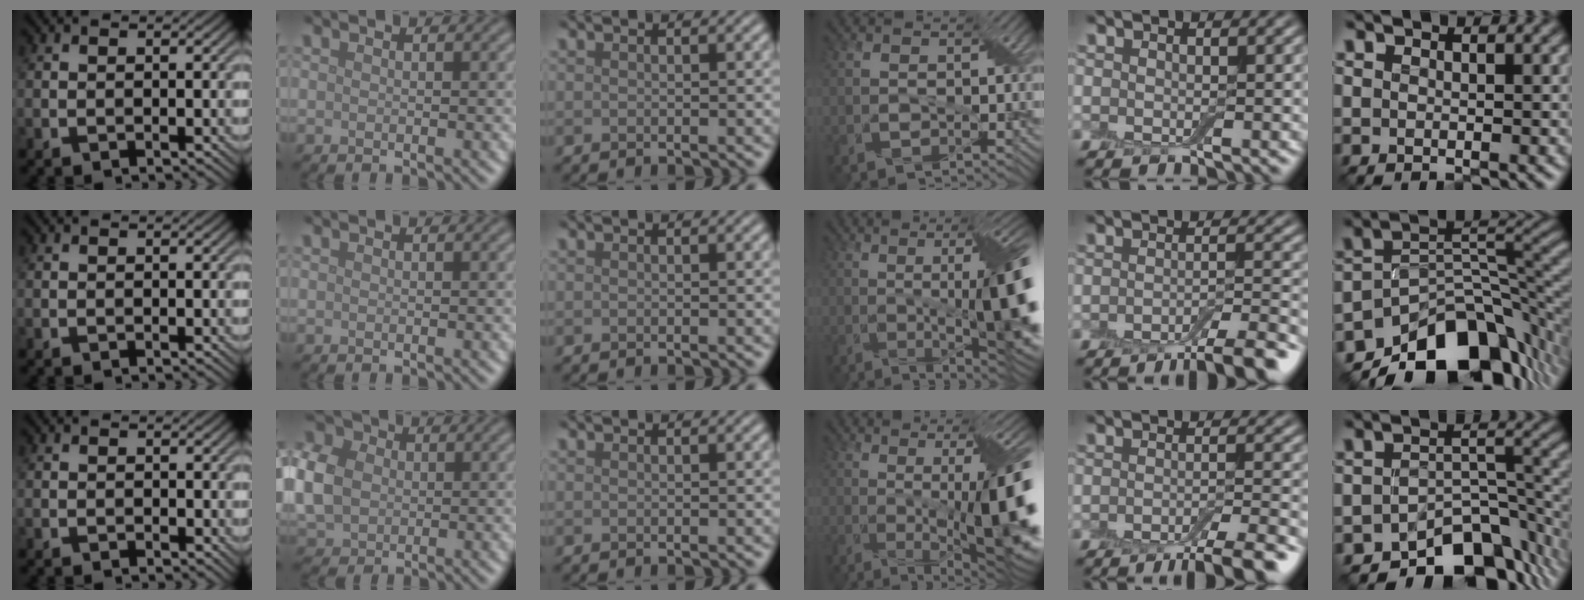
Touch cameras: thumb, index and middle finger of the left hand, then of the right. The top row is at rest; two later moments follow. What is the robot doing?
{"motion": "wrap", "object": "cling film"}